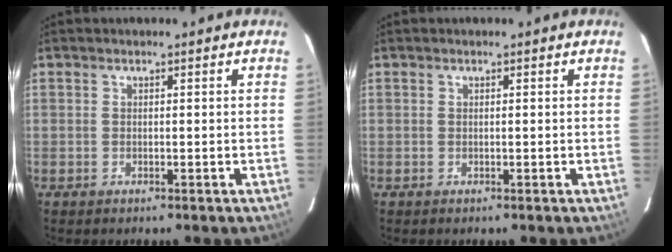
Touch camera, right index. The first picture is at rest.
{"total": 0.0}